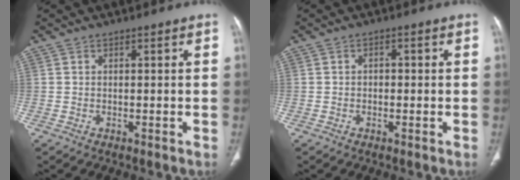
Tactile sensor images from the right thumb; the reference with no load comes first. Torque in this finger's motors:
{"motor_torque": [-0.23, 0.19, -0.16, 0.01, 0.08]}